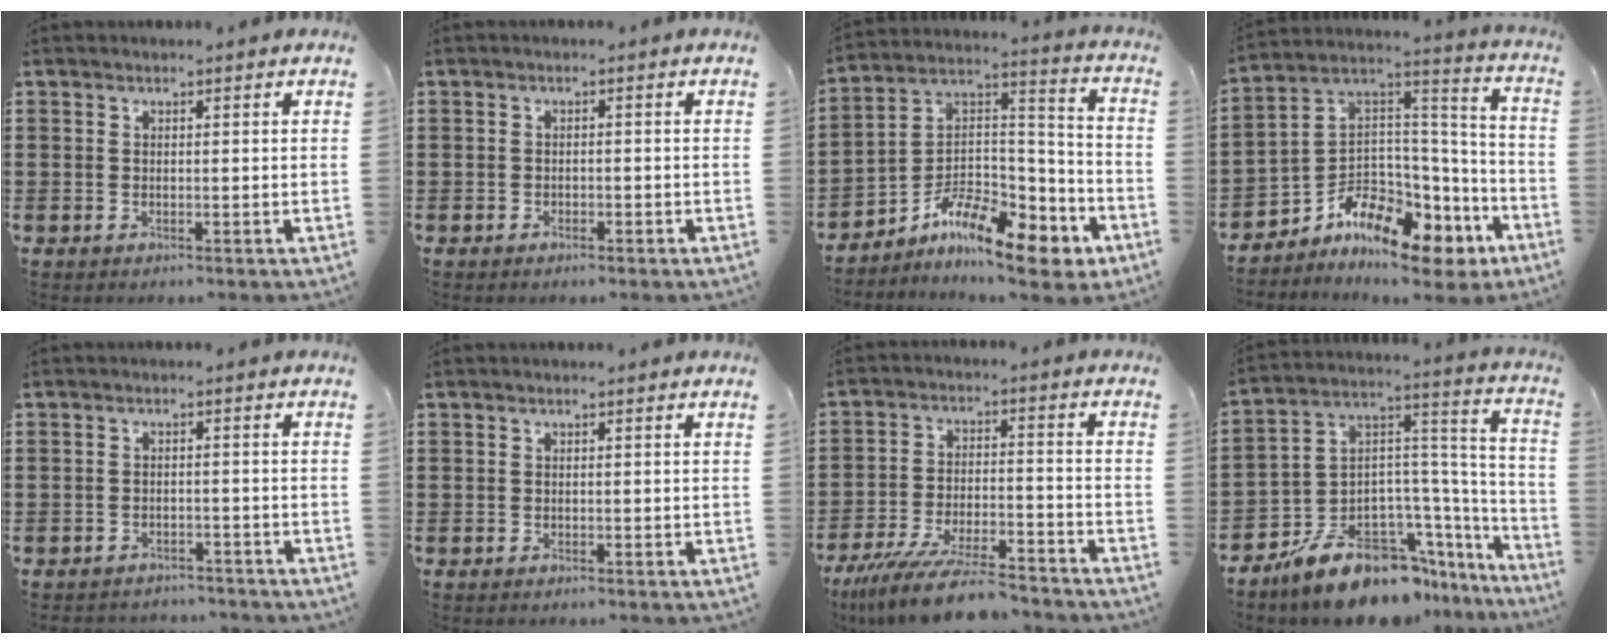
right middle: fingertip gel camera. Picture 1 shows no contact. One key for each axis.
{"total": 0.9, "fx": -0.8, "fy": 0.3, "fz": 0.4, "tx": -0.010, "ty": -0.004, "tz": -0.015}
{"total": 11.5, "fx": -8.4, "fy": 3.7, "fz": 6.9, "tx": -0.131, "ty": 0.014, "tz": -0.160}
{"total": 9.3, "fx": -7.3, "fy": 4.4, "fz": 3.8, "tx": -0.082, "ty": 0.001, "tz": -0.137}
{"total": 1.9, "fx": -1.9, "fy": 0.3, "fz": -0.1, "tx": -0.007, "ty": -0.001, "tz": -0.043}
{"total": 0.0}
{"total": 10.5, "fx": -9.2, "fy": 1.2, "fz": 4.9, "tx": -0.093, "ty": 0.017, "tz": -0.178}
{"total": 13.7, "fx": -10.7, "fy": 6.2, "fz": 6.0, "tx": -0.118, "ty": 0.031, "tz": -0.189}